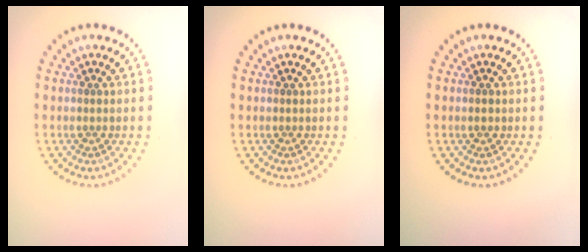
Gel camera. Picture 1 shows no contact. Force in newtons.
{"total": 0.0}
{"total": 0.9, "press": 0.9, "slide": 0.2}